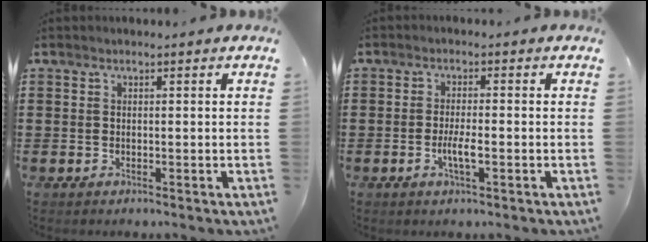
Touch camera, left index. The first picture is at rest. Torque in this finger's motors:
{"motor_torque": [0.07, 0.05, 0.20, 0.07]}